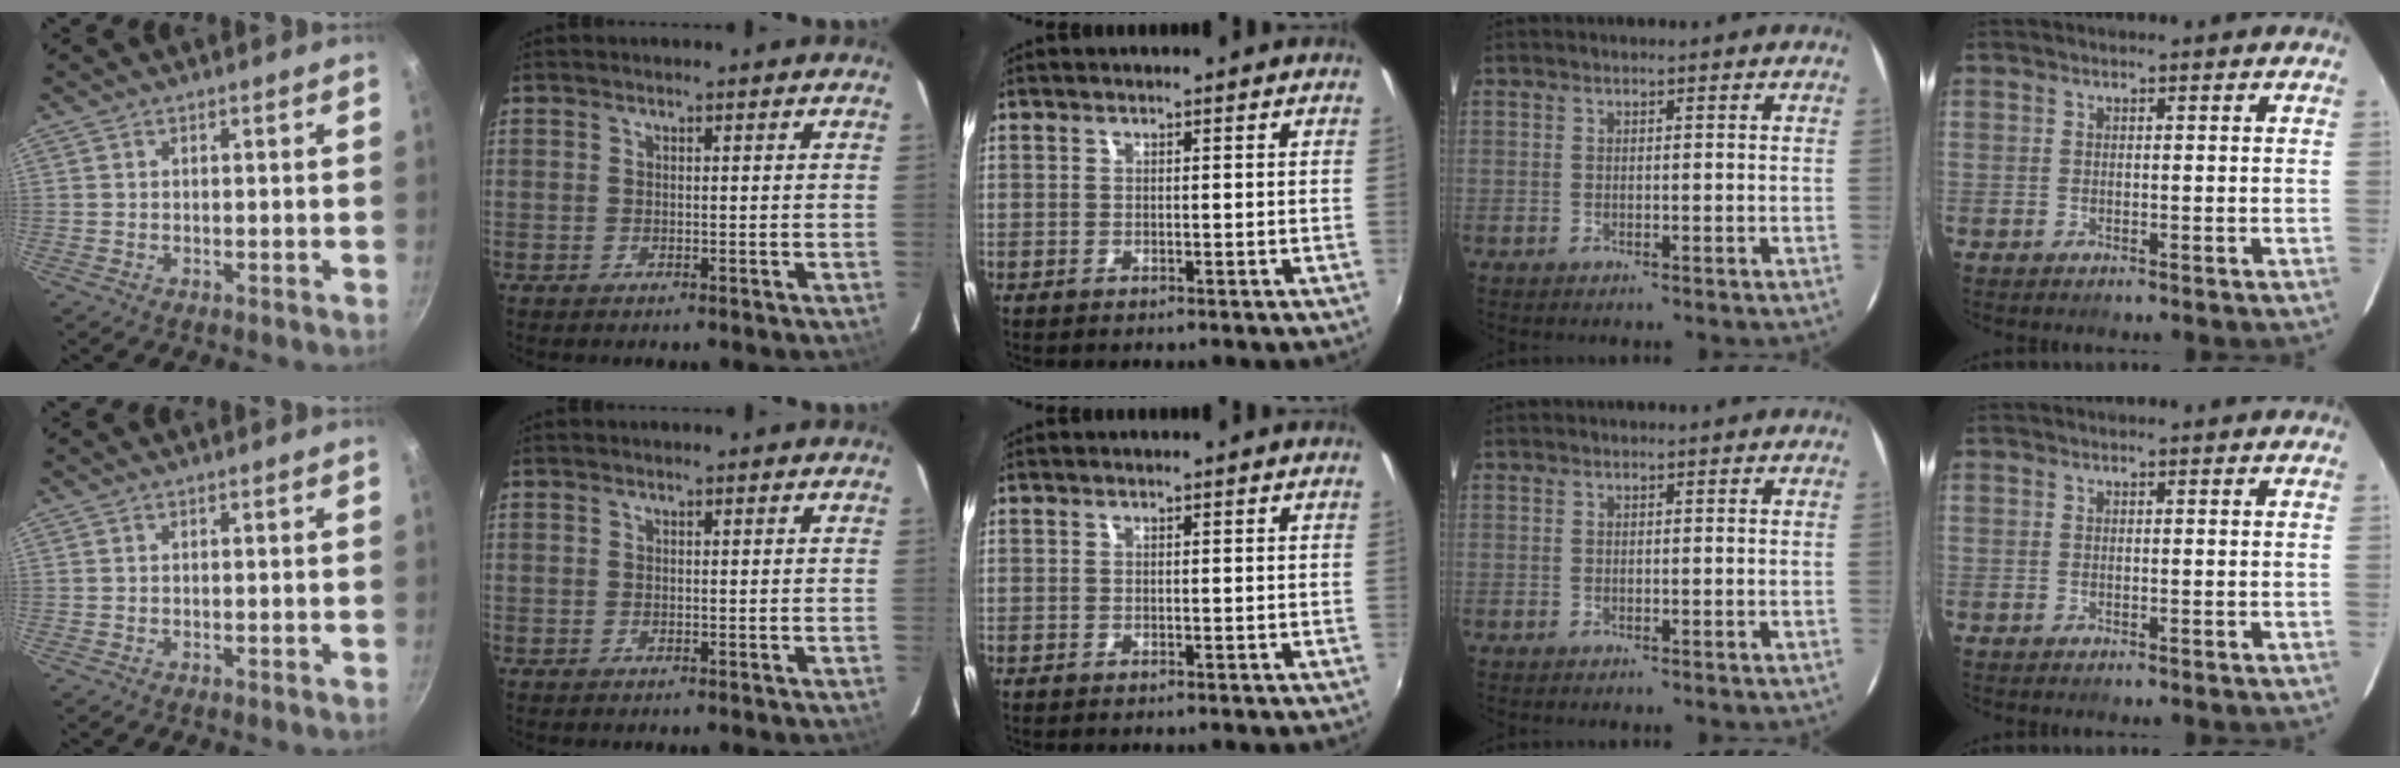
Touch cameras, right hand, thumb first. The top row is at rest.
{}